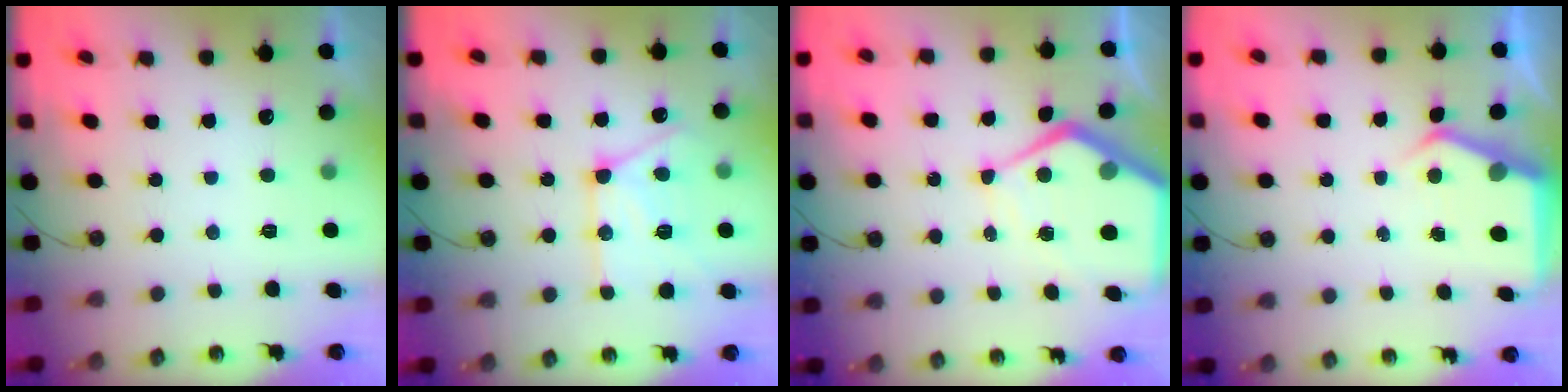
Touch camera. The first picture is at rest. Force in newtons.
{"total": 15.0, "press": 14.9, "slide": 1.7}
{"total": 13.8, "press": 13.7, "slide": 1.3}
{"total": 4.3, "press": 4.2, "slide": 0.6}